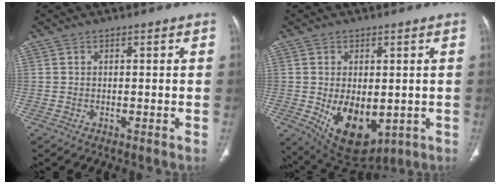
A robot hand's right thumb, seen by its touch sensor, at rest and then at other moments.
{"total": 11.8, "force": [-2.0, 7.1, 9.2], "torque": [-0.126, -0.014, -0.005]}